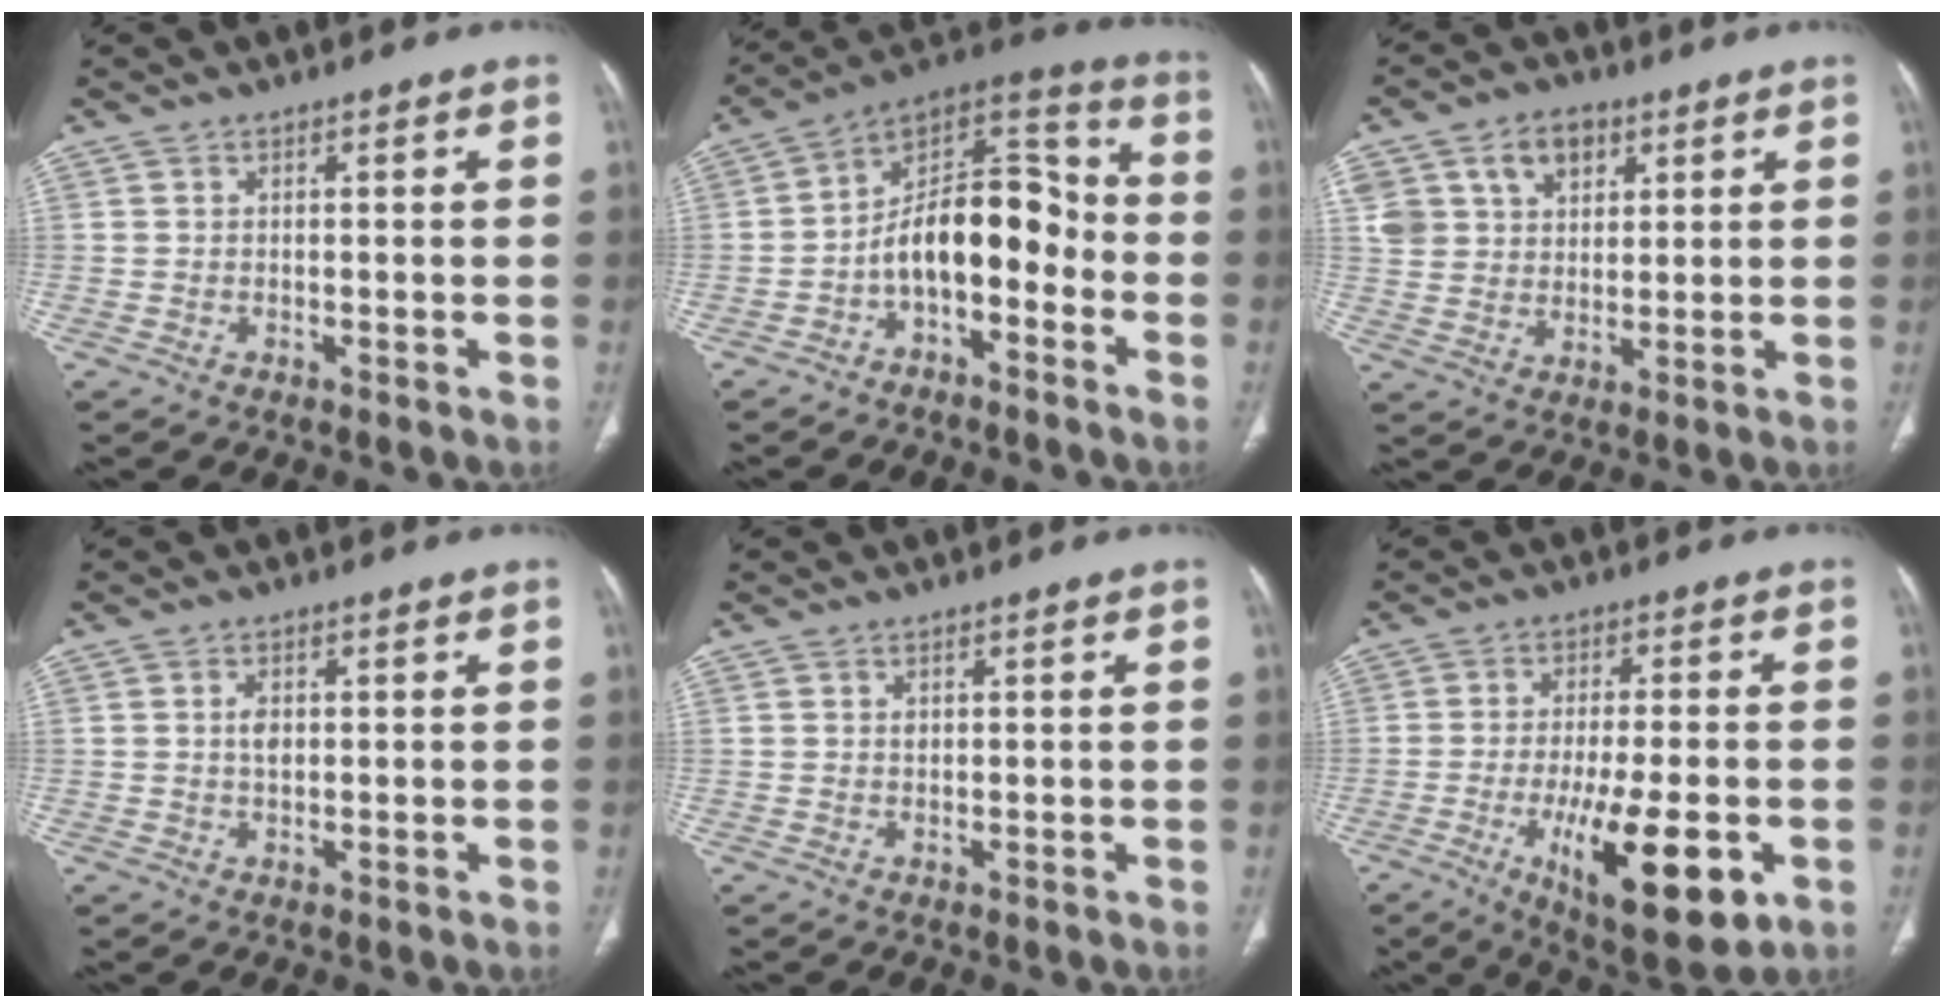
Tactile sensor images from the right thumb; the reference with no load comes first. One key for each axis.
{"total": 14.9, "fx": -4.1, "fy": 8.2, "fz": 11.7, "tx": -0.159, "ty": 0.078, "tz": -0.073}
{"total": 11.6, "fx": 5.2, "fy": 8.7, "fz": 5.7, "tx": -0.081, "ty": -0.006, "tz": 0.099}
{"total": 2.3, "fx": 0.4, "fy": 1.4, "fz": 1.8, "tx": -0.032, "ty": 0.000, "tz": 0.007}
{"total": 0.9, "fx": 0.3, "fy": 0.6, "fz": 0.5, "tx": -0.007, "ty": 0.000, "tz": 0.007}
{"total": 17.0, "fx": -5.7, "fy": 5.4, "fz": 15.0, "tx": -0.238, "ty": -0.006, "tz": -0.075}